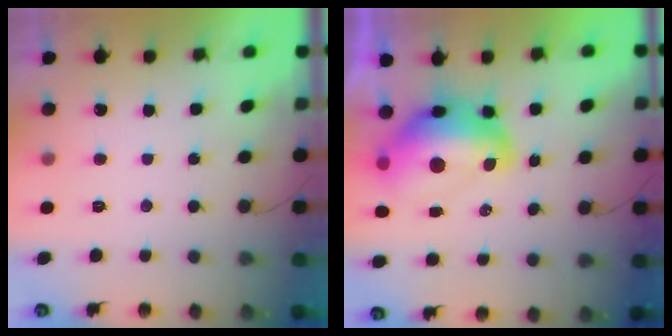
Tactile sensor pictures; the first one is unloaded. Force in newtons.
{"total": 15.1, "press": 15.0, "slide": 1.1}